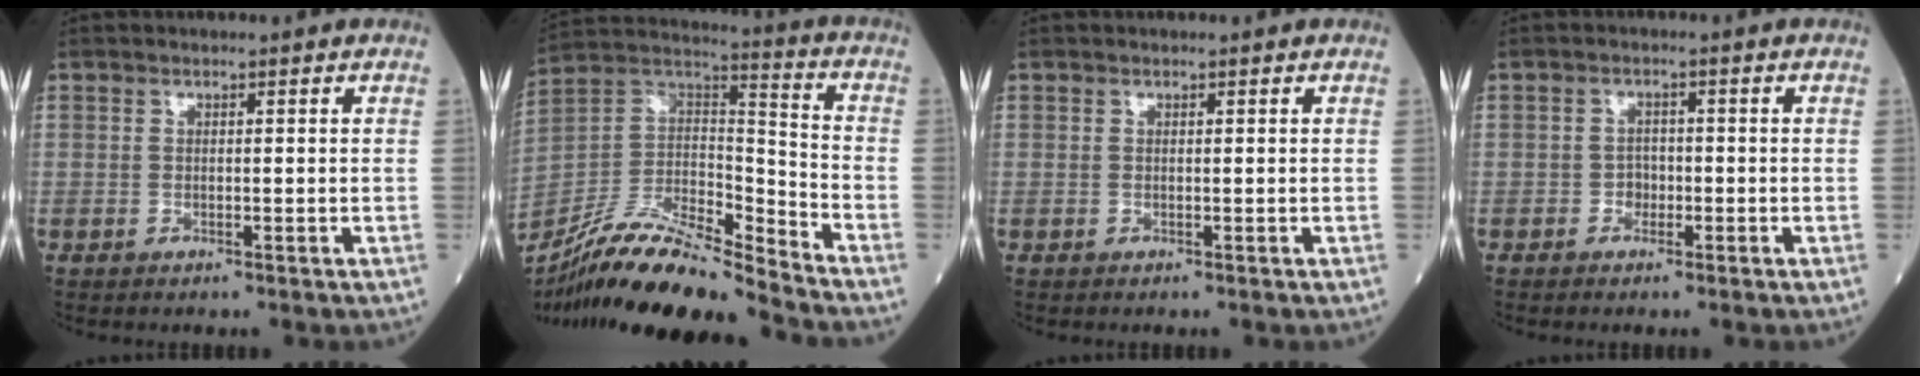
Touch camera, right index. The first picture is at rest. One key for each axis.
{"total": 18.7, "fx": -16.2, "fy": 1.4, "fz": 9.3, "tx": -0.183, "ty": 0.010, "tz": -0.300}
{"total": 0.0}
{"total": 1.7, "fx": -0.8, "fy": 1.3, "fz": 0.6, "tx": -0.003, "ty": 0.008, "tz": -0.015}